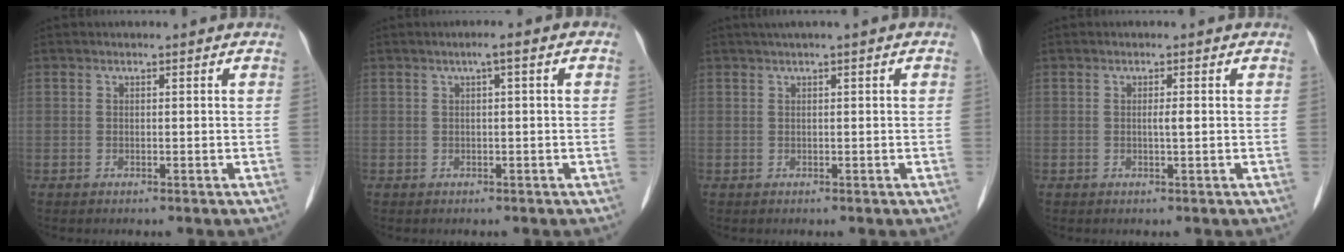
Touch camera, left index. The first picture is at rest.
{"total": 1.8, "force": [0.7, 0.1, 1.7], "torque": [-0.029, 0.010, 0.010]}
{"total": 1.5, "force": [0.8, -0.2, 1.3], "torque": [-0.029, 0.013, 0.018]}
{"total": 0.9, "force": [0.0, -0.1, 0.9], "torque": [-0.021, 0.000, 0.002]}